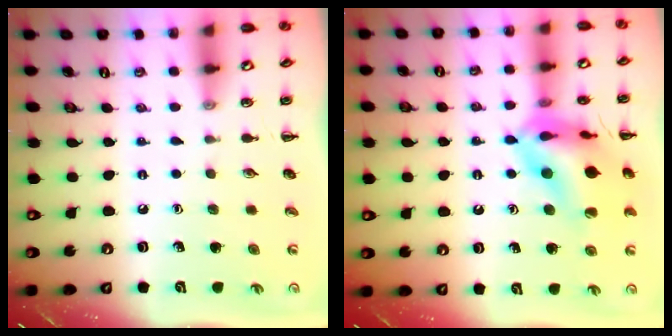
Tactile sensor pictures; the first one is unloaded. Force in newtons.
{"total": 18.3, "press": 18.1, "slide": 2.8}